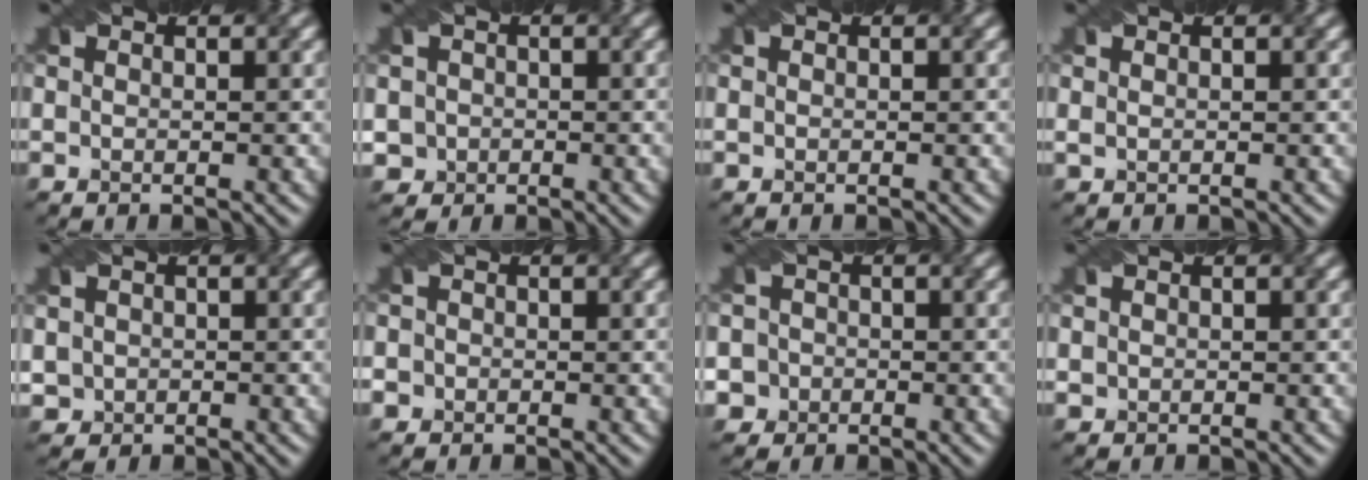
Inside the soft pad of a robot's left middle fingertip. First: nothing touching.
{"total": 2.1, "force": [-0.2, 2.0, 0.3], "torque": [0.002, 0.013, 0.000]}
{"total": 0.0}
{"total": 0.5, "force": [0.0, 0.4, 0.3], "torque": [-0.010, -0.003, 0.008]}
{"total": 1.4, "force": [0.0, 1.3, 0.1], "torque": [-0.004, 0.009, 0.015]}
{"total": 2.9, "force": [-0.1, 2.7, 1.0], "torque": [-0.014, 0.029, -0.024]}
{"total": 4.2, "force": [-0.6, 4.1, 0.9], "torque": [-0.013, 0.029, -0.029]}
{"total": 1.1, "force": [0.4, 1.0, 0.4], "torque": [-0.012, 0.012, 0.012]}